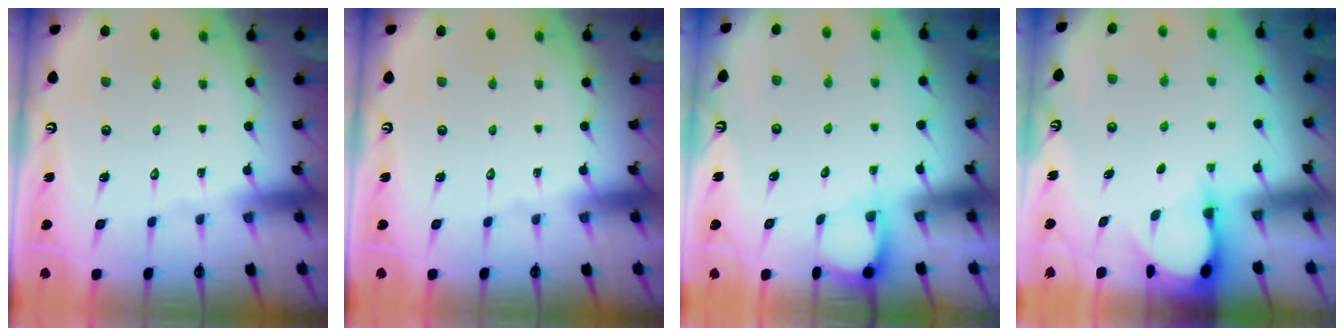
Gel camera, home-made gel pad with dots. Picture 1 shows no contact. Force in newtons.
{"total": 0.0}
{"total": 1.9, "press": 1.9, "slide": 0.2}
{"total": 3.2, "press": 3.2, "slide": 0.4}